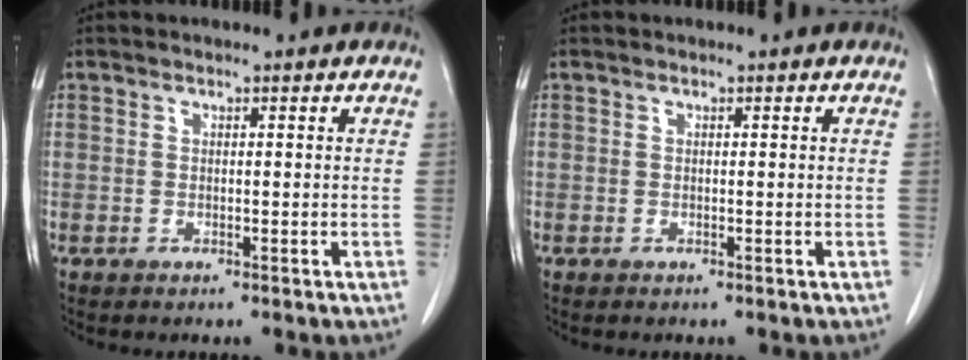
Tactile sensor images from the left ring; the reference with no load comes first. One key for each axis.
{"total": 0.0}